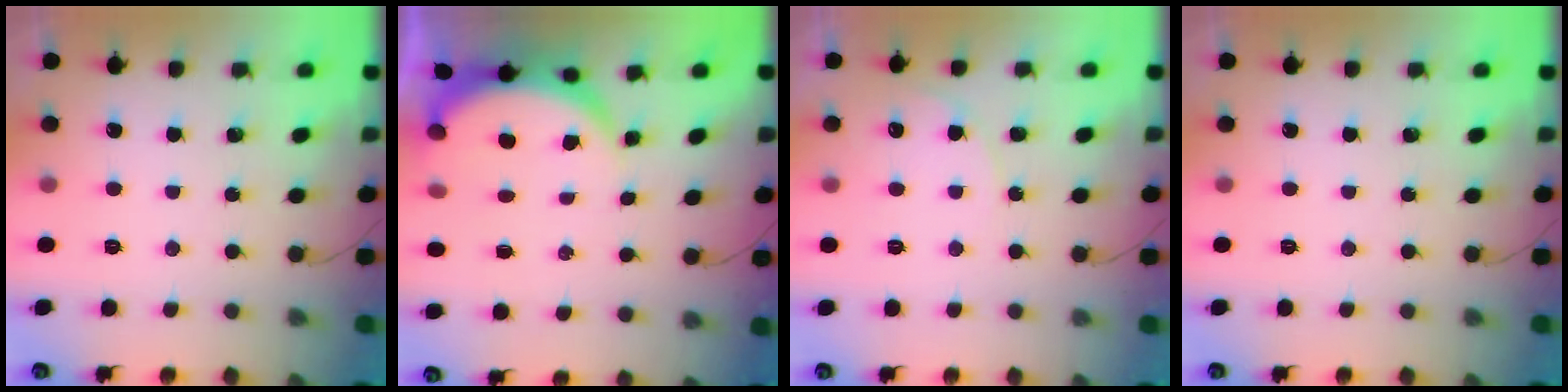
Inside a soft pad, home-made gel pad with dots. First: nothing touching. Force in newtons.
{"total": 5.8, "press": 5.7, "slide": 0.8}
{"total": 5.6, "press": 5.6, "slide": 0.2}
{"total": 0.0}